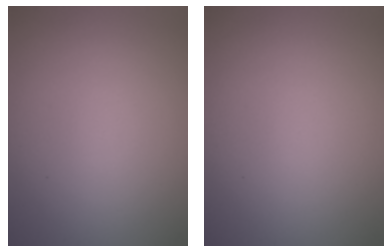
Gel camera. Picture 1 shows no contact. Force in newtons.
{"total": 0.0}